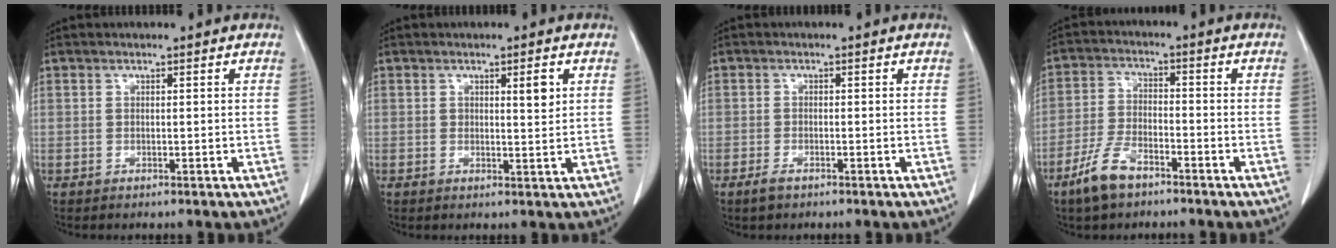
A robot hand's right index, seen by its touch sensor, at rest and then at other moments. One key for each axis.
{"total": 2.6, "fx": 1.1, "fy": 0.5, "fz": 2.3, "tx": -0.034, "ty": -0.006, "tz": 0.016}
{"total": 1.7, "fx": -1.2, "fy": 0.6, "fz": 1.1, "tx": -0.024, "ty": -0.002, "tz": -0.021}
{"total": 7.1, "fx": -4.9, "fy": 2.6, "fz": 4.4, "tx": -0.101, "ty": -0.007, "tz": -0.095}